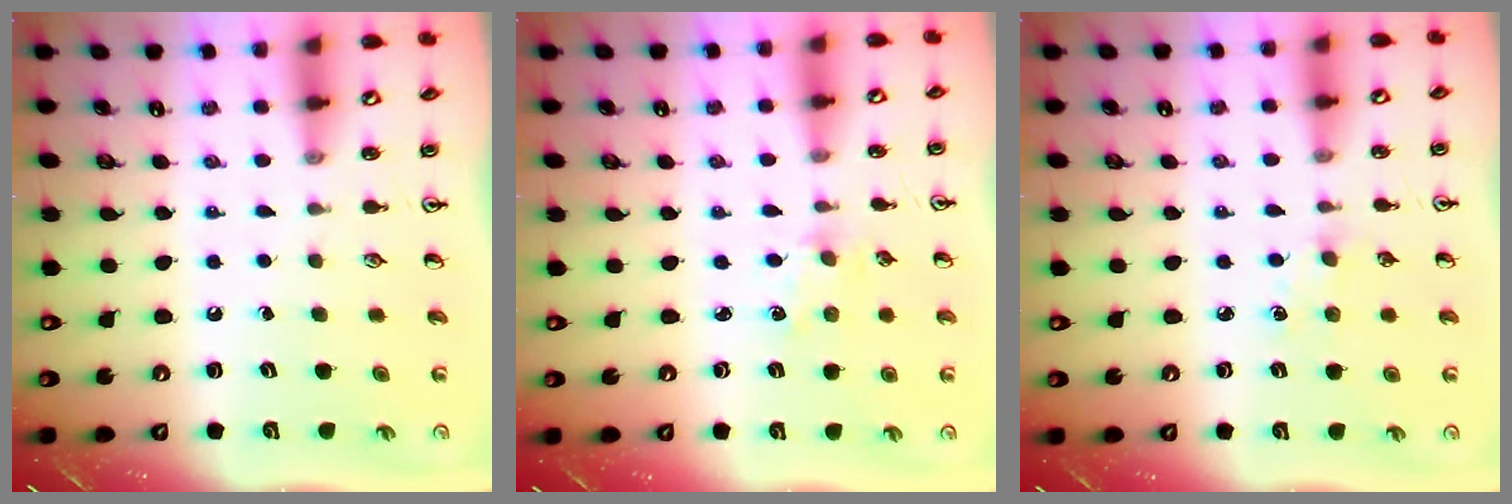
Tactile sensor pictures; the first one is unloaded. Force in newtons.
{"total": 1.9, "press": 1.8, "slide": 0.4}
{"total": 3.4, "press": 3.4, "slide": 0.5}